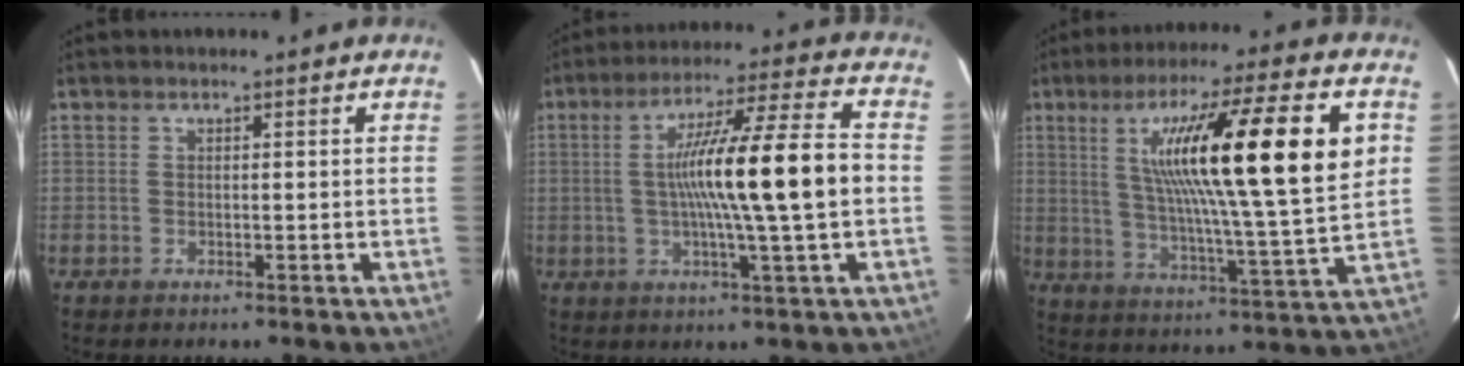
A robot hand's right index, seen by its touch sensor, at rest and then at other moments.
{"total": 16.1, "force": [-0.6, -0.2, 16.1], "torque": [-0.267, 0.012, -0.013]}
{"total": 23.1, "force": [5.8, 0.9, 22.3], "torque": [-0.363, 0.009, 0.080]}